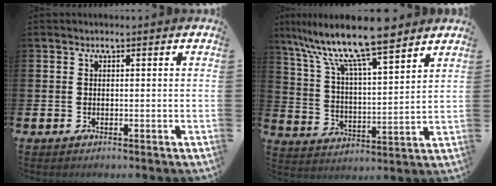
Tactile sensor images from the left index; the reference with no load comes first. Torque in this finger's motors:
{"motor_torque": [0.46, -0.66, 1.05, 0.21]}